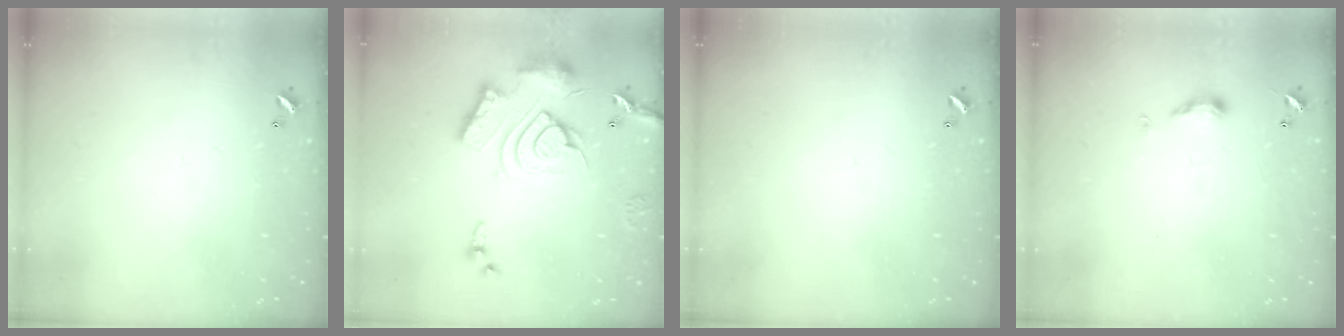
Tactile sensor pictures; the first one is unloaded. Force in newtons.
{"total": 17.0, "press": 17.0, "slide": 1.7}
{"total": 0.0}
{"total": 4.4, "press": 4.3, "slide": 0.7}